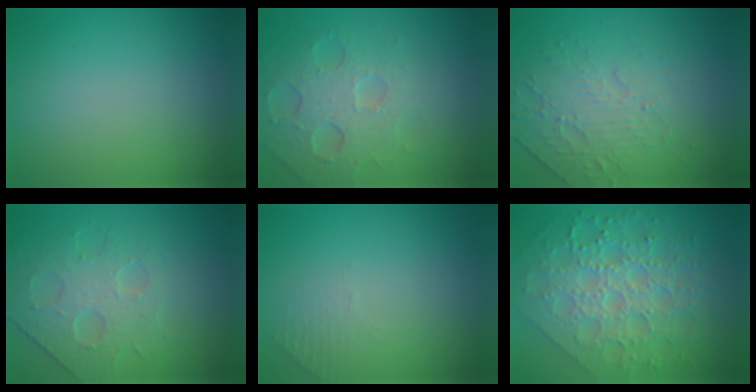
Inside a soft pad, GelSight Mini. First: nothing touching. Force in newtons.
{"total": 4.9, "press": 4.1, "slide": 2.6}
{"total": 4.5, "press": 3.3, "slide": 3.1}
{"total": 4.1, "press": 3.6, "slide": 1.9}
{"total": 1.0, "press": 0.5, "slide": 0.9}
{"total": 8.5, "press": 6.2, "slide": 5.8}